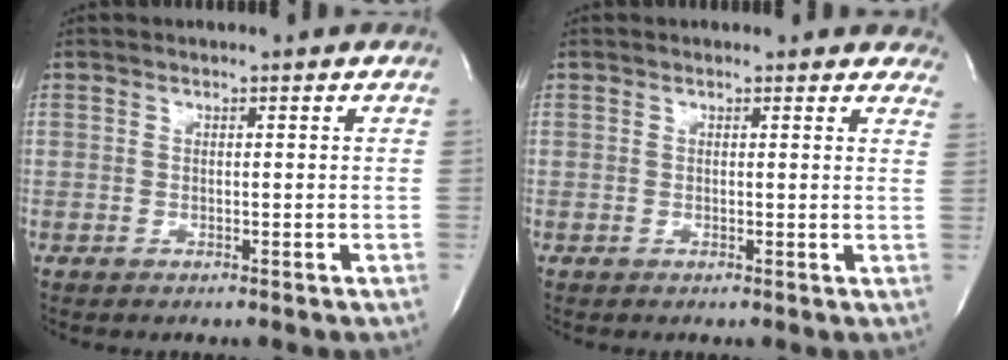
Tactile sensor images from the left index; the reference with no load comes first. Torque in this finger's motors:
{"motor_torque": [0.28, -0.19, 0.05, -0.04]}